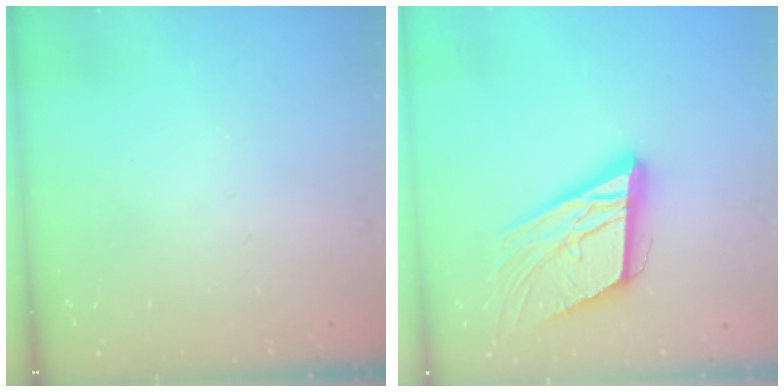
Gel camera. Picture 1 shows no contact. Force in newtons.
{"total": 16.9, "press": 16.5, "slide": 3.6}